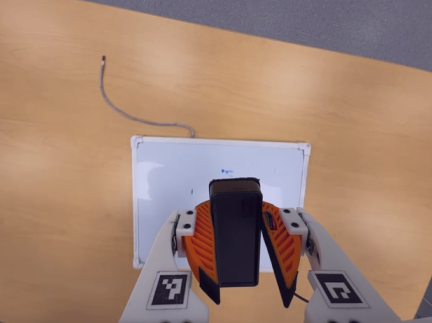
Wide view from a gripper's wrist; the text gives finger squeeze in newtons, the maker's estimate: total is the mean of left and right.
{"total": 8.8, "left": 9.2, "right": 8.5}